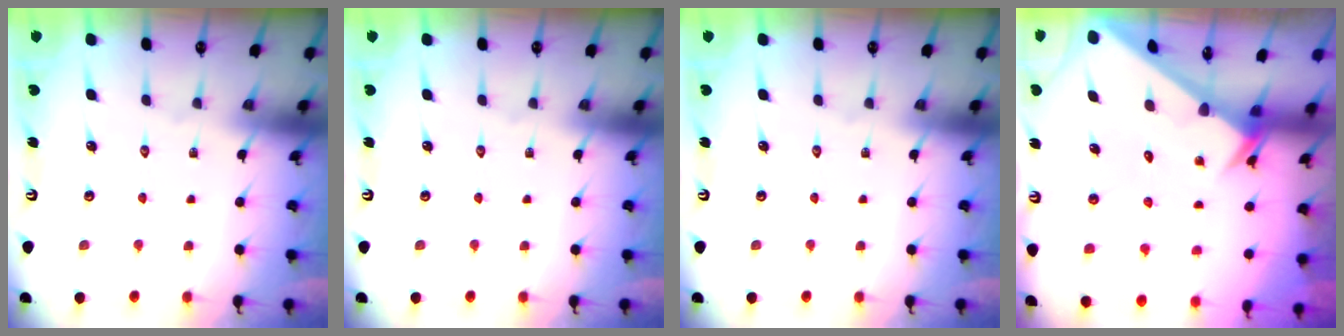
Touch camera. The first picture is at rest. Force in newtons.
{"total": 0.0}
{"total": 0.0}
{"total": 1.6, "press": 1.6, "slide": 0.1}